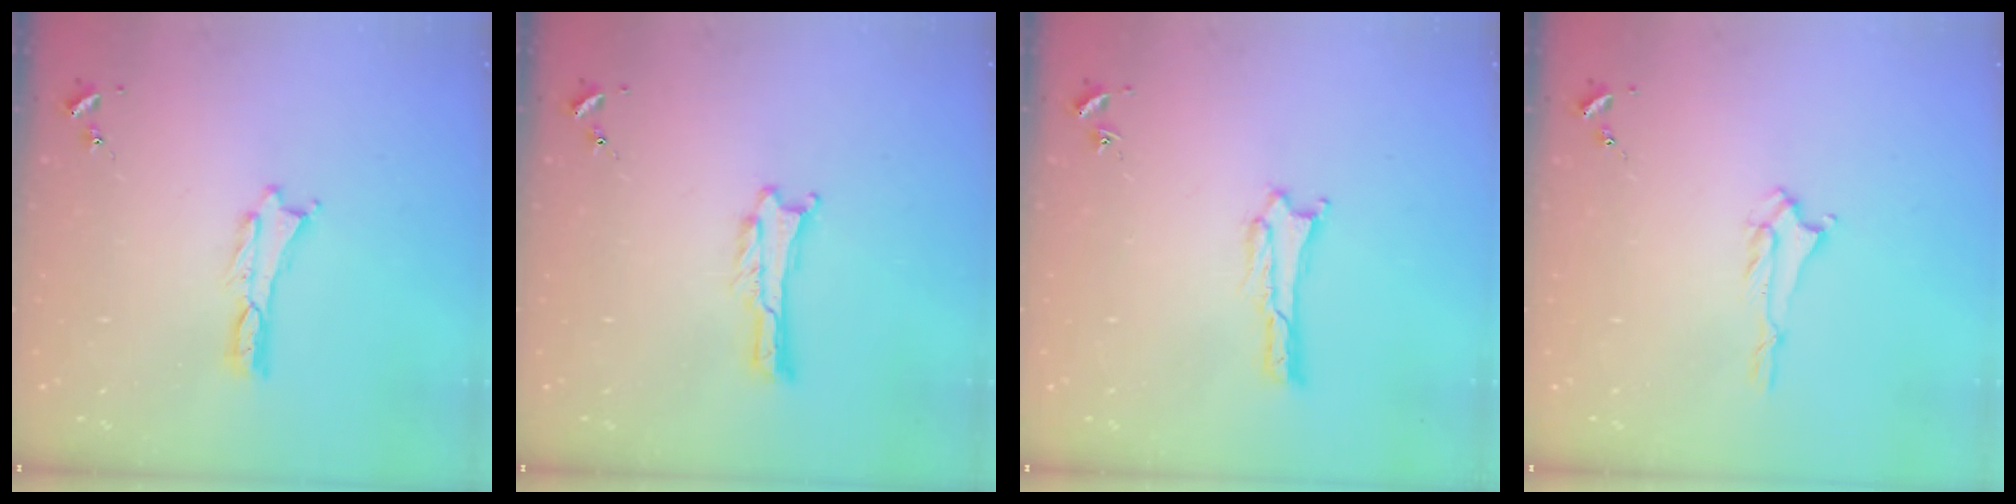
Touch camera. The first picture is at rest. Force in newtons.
{"total": 0.0}
{"total": 1.7, "press": 1.7, "slide": 0.1}
{"total": 1.4, "press": 1.3, "slide": 0.2}